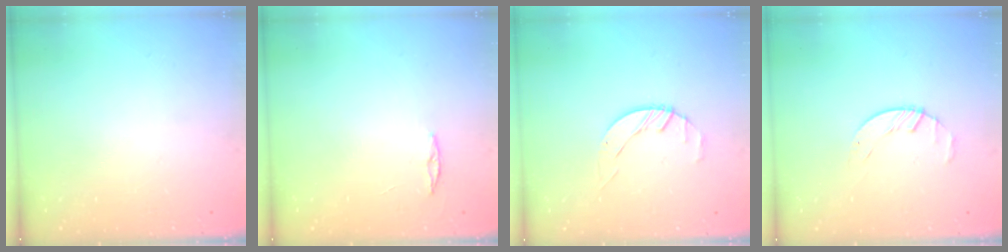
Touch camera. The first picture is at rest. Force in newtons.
{"total": 3.0, "press": 2.9, "slide": 0.3}
{"total": 2.0, "press": 2.0, "slide": 0.3}
{"total": 1.6, "press": 1.6, "slide": 0.3}